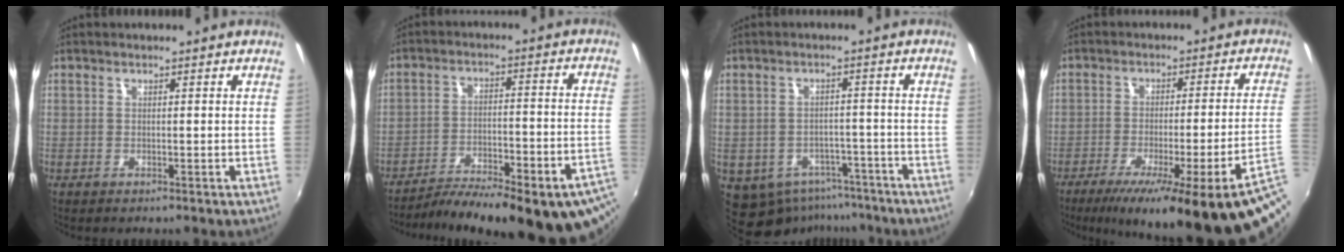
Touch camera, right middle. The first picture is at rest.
{"total": 26.1, "force": [-19.3, 6.4, 16.4], "torque": [-0.256, -0.050, -0.256]}
{"total": 11.6, "force": [-7.5, 7.9, 4.0], "torque": [-0.101, -0.003, -0.083]}
{"total": 22.0, "force": [-12.7, 0.5, 17.9], "torque": [-0.255, -0.055, -0.168]}